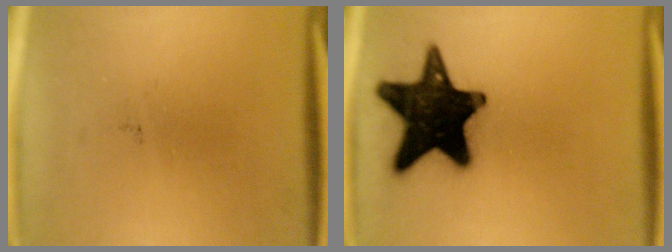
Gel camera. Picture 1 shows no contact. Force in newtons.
{"total": 19.4}